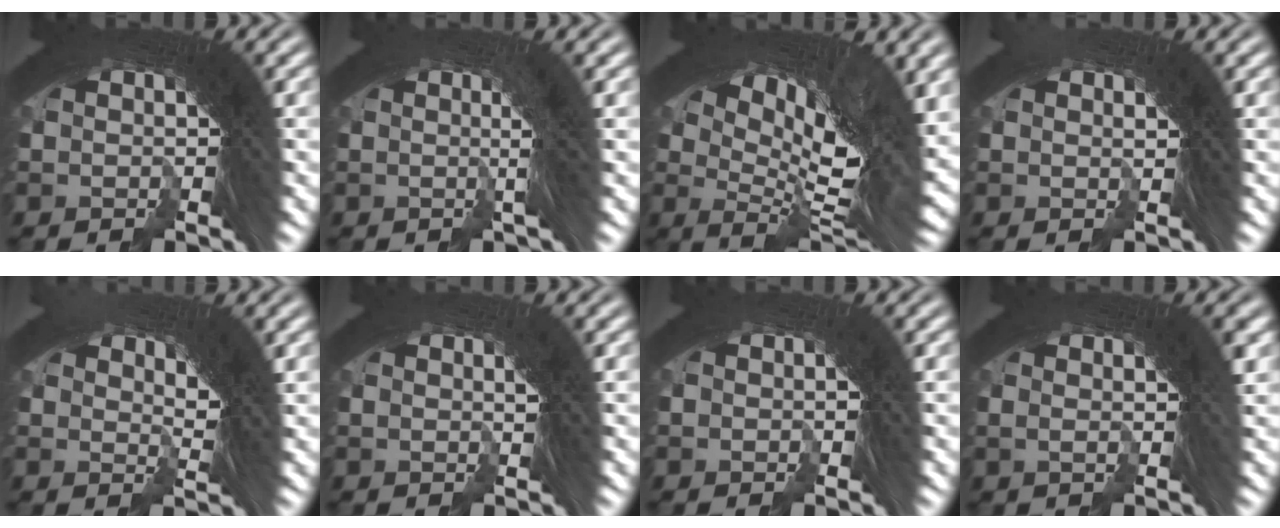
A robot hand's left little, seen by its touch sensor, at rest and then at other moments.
{"total": 3.2, "force": [1.0, 0.9, 2.9], "torque": [-0.044, 0.020, 0.003]}
{"total": 12.8, "force": [0.9, 6.3, 11.1], "torque": [-0.159, -0.010, 0.019]}
{"total": 1.4, "force": [-1.3, 0.6, 0.0], "torque": [-0.015, -0.020, -0.016]}
{"total": 1.8, "force": [-0.6, 1.1, 1.3], "torque": [-0.034, -0.030, 0.000]}
{"total": 0.8, "force": [0.2, 0.4, 0.6], "torque": [-0.018, 0.000, 0.002]}
{"total": 0.6, "force": [-0.4, 0.0, -0.5], "torque": [0.006, -0.001, -0.007]}
{"total": 3.3, "force": [1.0, 2.0, 2.4], "torque": [-0.038, 0.018, 0.005]}